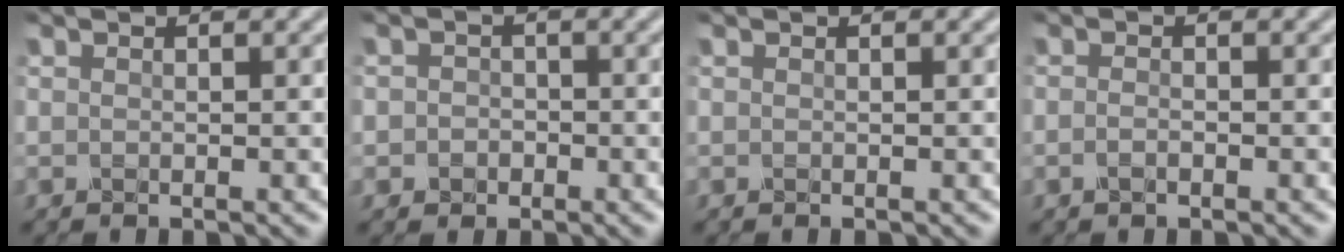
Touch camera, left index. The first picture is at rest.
{"total": 1.4, "force": [-0.3, 1.4, 0.2], "torque": [0.016, 0.006, -0.014]}
{"total": 0.0}
{"total": 0.7, "force": [-0.4, 0.2, 0.5], "torque": [-0.014, 0.003, -0.010]}